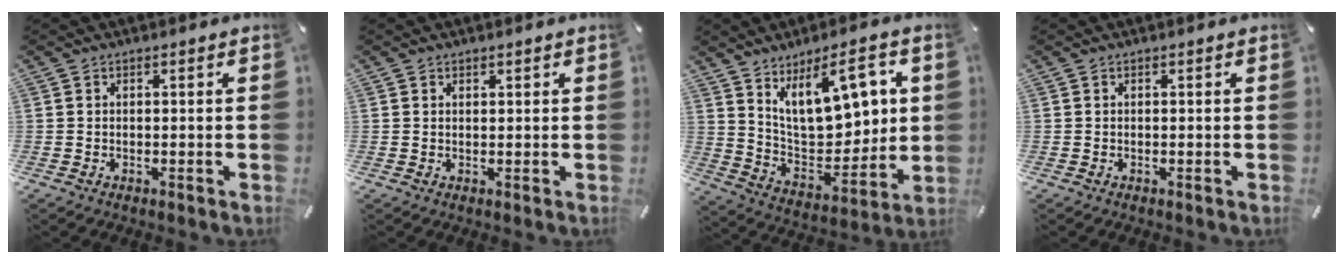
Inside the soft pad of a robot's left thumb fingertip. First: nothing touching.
{"total": 0.9, "force": [0.6, 0.7, 0.1], "torque": [0.006, -0.001, 0.010]}
{"total": 15.8, "force": [8.5, 8.3, 10.4], "torque": [-0.156, -0.048, 0.150]}
{"total": 0.0}